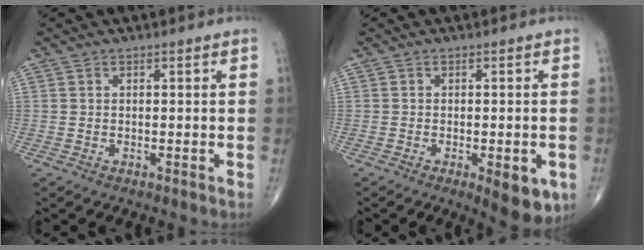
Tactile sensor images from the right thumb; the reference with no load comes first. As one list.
[{"total": 7.3, "force": [-2.7, 2.7, 6.3], "torque": [-0.061, -0.005, -0.027]}]